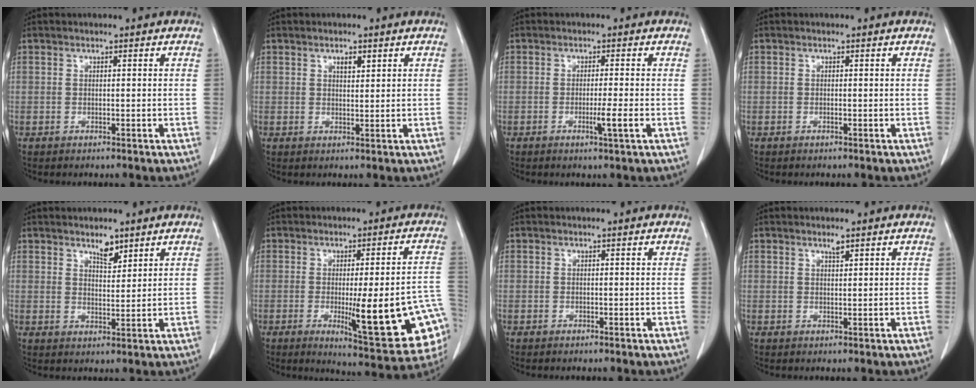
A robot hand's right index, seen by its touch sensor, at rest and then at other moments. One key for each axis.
{"total": 1.7, "fx": 1.0, "fy": 0.6, "fz": 1.2, "tx": -0.020, "ty": -0.003, "tz": 0.016}
{"total": 3.1, "fx": -1.0, "fy": -0.5, "fz": 2.8, "tx": -0.048, "ty": -0.006, "tz": -0.018}
{"total": 0.0}
{"total": 3.2, "fx": 2.4, "fy": 1.1, "fz": 1.7, "tx": -0.030, "ty": -0.005, "tz": 0.043}
{"total": 19.1, "fx": -5.1, "fy": 2.8, "fz": 18.2, "tx": -0.149, "ty": -0.001, "tz": -0.050}
{"total": 0.0}
{"total": 1.0, "fx": 0.8, "fy": 0.1, "fz": 0.6, "tx": -0.013, "ty": -0.002, "tz": 0.015}